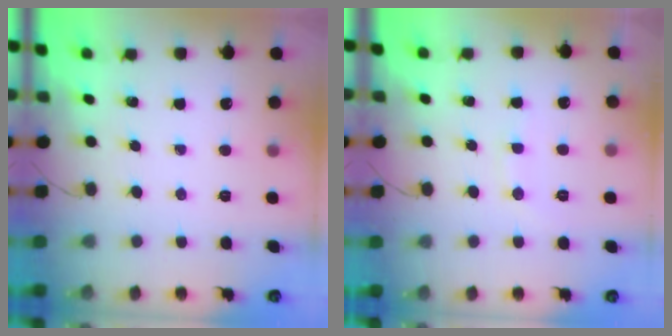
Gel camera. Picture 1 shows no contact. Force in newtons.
{"total": 6.4, "press": 6.2, "slide": 1.4}